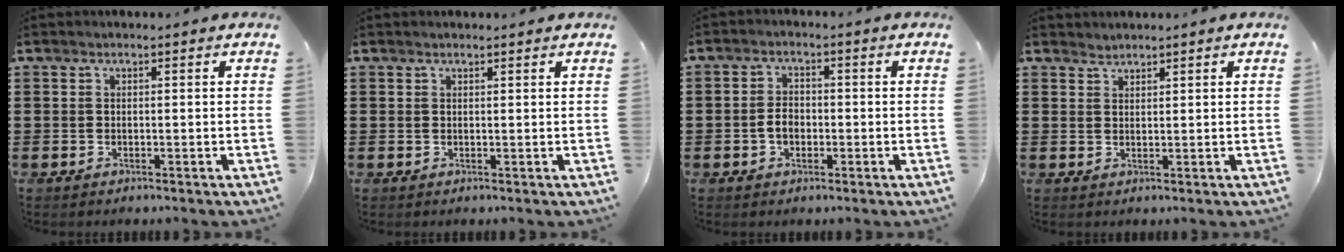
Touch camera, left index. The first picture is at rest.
{"total": 0.6, "force": [0.6, 0.0, 0.2], "torque": [-0.004, 0.000, 0.012]}
{"total": 3.0, "force": [-0.7, 2.0, 2.2], "torque": [-0.049, 0.001, -0.016]}
{"total": 1.2, "force": [1.1, 0.1, -0.3], "torque": [0.004, -0.001, 0.023]}